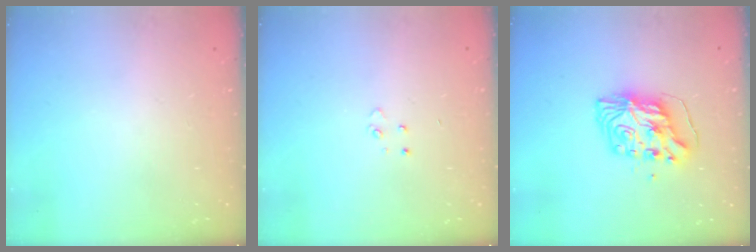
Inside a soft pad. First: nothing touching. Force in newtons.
{"total": 3.5, "press": 3.4, "slide": 0.4}
{"total": 10.1, "press": 10.0, "slide": 1.0}